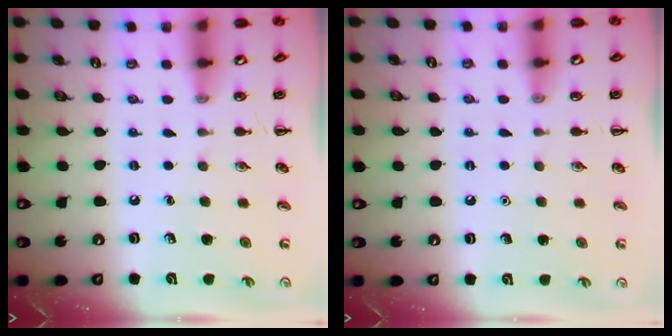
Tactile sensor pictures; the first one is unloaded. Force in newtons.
{"total": 1.6, "press": 1.6, "slide": 0.1}